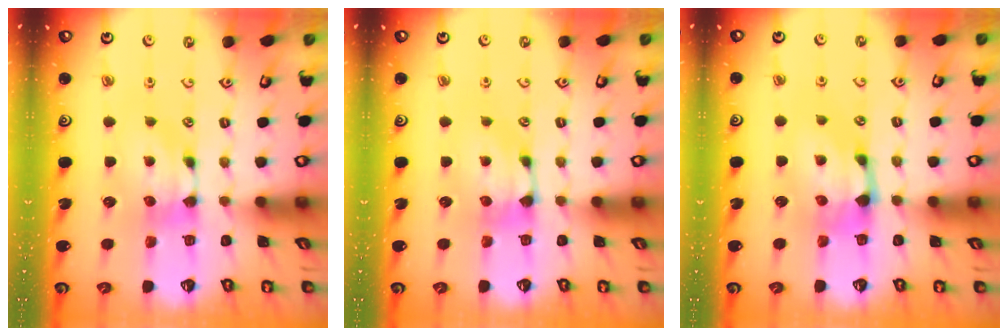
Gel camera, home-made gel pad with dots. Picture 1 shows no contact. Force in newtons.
{"total": 0.7, "press": 0.1, "slide": 0.7}
{"total": 1.7, "press": 1.1, "slide": 1.3}